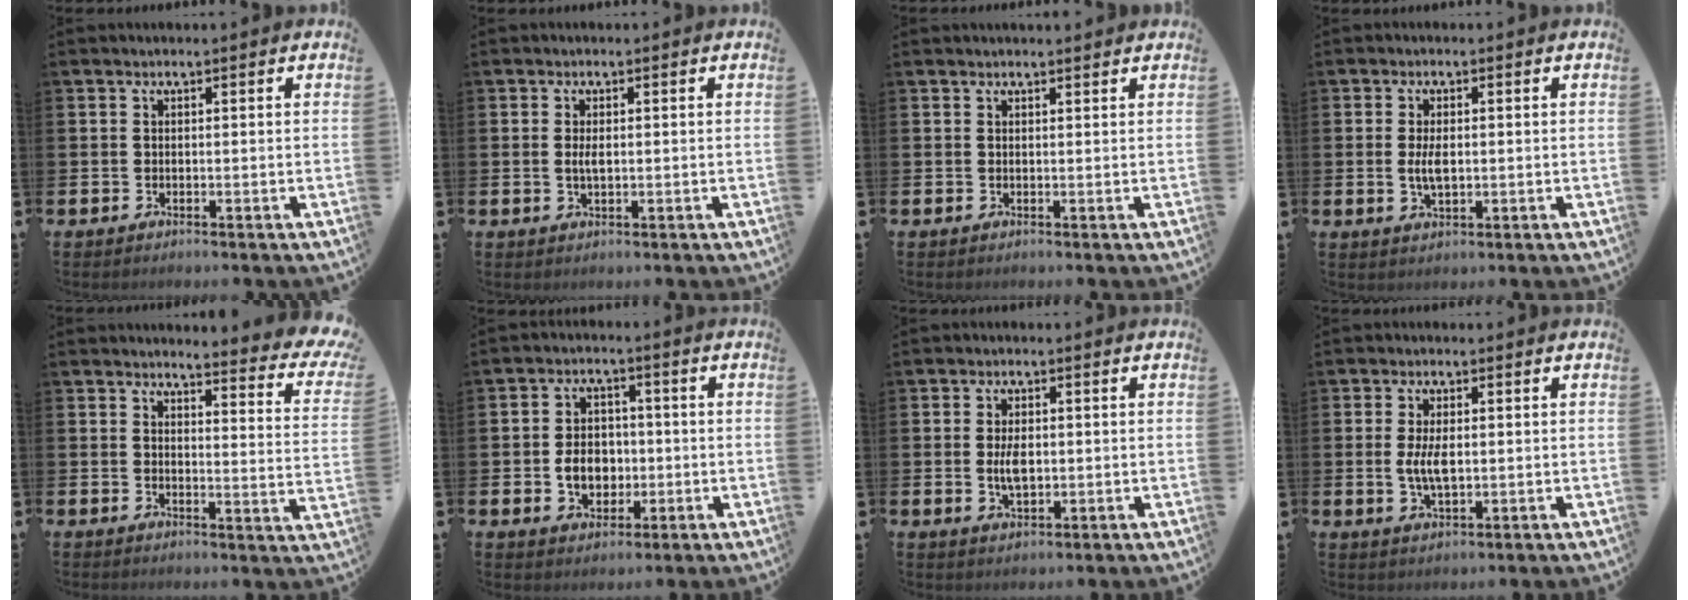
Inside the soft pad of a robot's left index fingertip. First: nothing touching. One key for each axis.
{"total": 1.7, "fx": 0.2, "fy": 0.7, "fz": 1.6, "tx": -0.030, "ty": 0.004, "tz": 0.001}
{"total": 0.9, "fx": 0.9, "fy": 0.0, "fz": 0.1, "tx": 0.007, "ty": -0.003, "tz": 0.015}
{"total": 3.2, "fx": 0.1, "fy": 1.5, "fz": 2.9, "tx": -0.047, "ty": 0.001, "tz": -0.002}
{"total": 3.5, "fx": 3.3, "fy": 0.2, "fz": 1.1, "tx": -0.019, "ty": -0.039, "tz": 0.047}
{"total": 5.2, "fx": -0.8, "fy": 4.1, "fz": 3.0, "tx": -0.048, "ty": 0.006, "tz": -0.021}
{"total": 3.7, "fx": 0.0, "fy": 2.0, "fz": 3.1, "tx": -0.051, "ty": 0.003, "tz": -0.003}
{"total": 4.3, "fx": 0.4, "fy": 2.0, "fz": 3.8, "tx": -0.073, "ty": 0.000, "tz": 0.000}